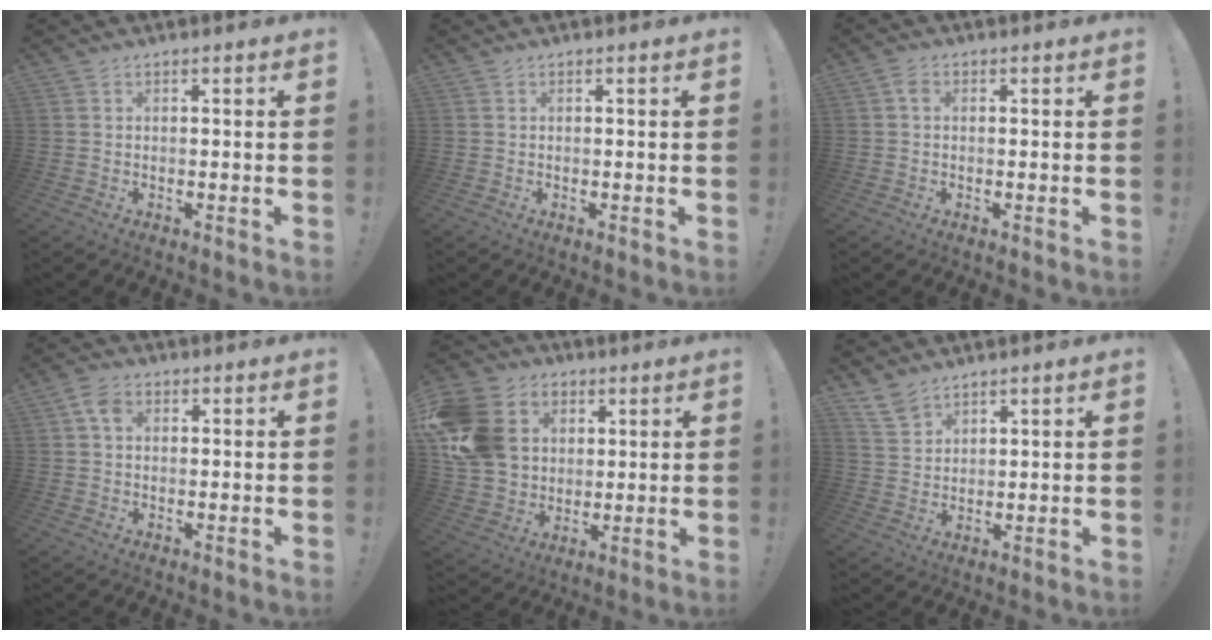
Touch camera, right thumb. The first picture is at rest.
{"total": 0.0}
{"total": 2.0, "force": [0.1, 1.4, 1.5], "torque": [-0.023, 0.004, 0.000]}
{"total": 4.6, "force": [1.2, 3.1, 3.2], "torque": [-0.056, 0.007, 0.024]}
{"total": 19.4, "force": [4.3, 15.8, 10.3], "torque": [-0.188, -0.005, 0.096]}
{"total": 6.2, "force": [4.9, 3.1, 2.1], "torque": [-0.034, -0.028, 0.095]}